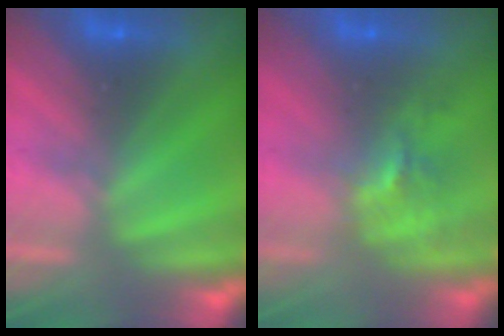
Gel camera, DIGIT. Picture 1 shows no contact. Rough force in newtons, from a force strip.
{"total": 2.6}